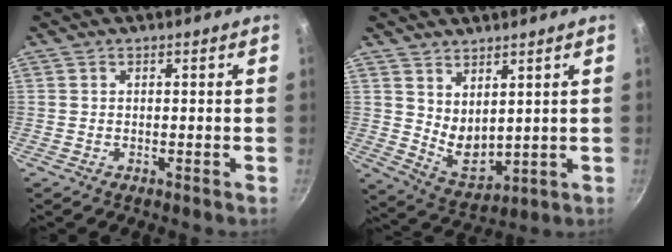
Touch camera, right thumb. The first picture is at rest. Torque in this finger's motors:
{"motor_torque": [-0.73, 0.68, -0.14, 0.20, 0.06]}